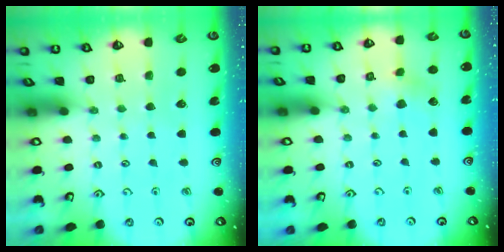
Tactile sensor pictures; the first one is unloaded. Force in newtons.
{"total": 3.6, "press": 3.6, "slide": 0.3}